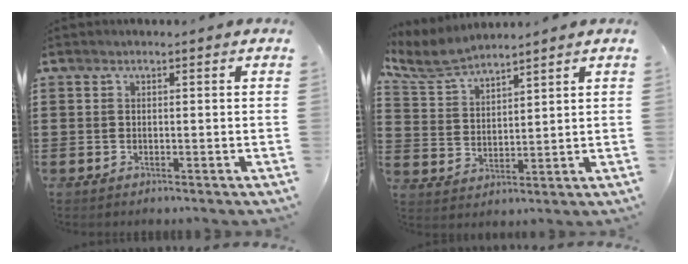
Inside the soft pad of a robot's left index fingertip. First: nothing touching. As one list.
[{"total": 5.6, "force": [5.2, 0.9, 1.7], "torque": [-0.055, -0.018, 0.095]}]